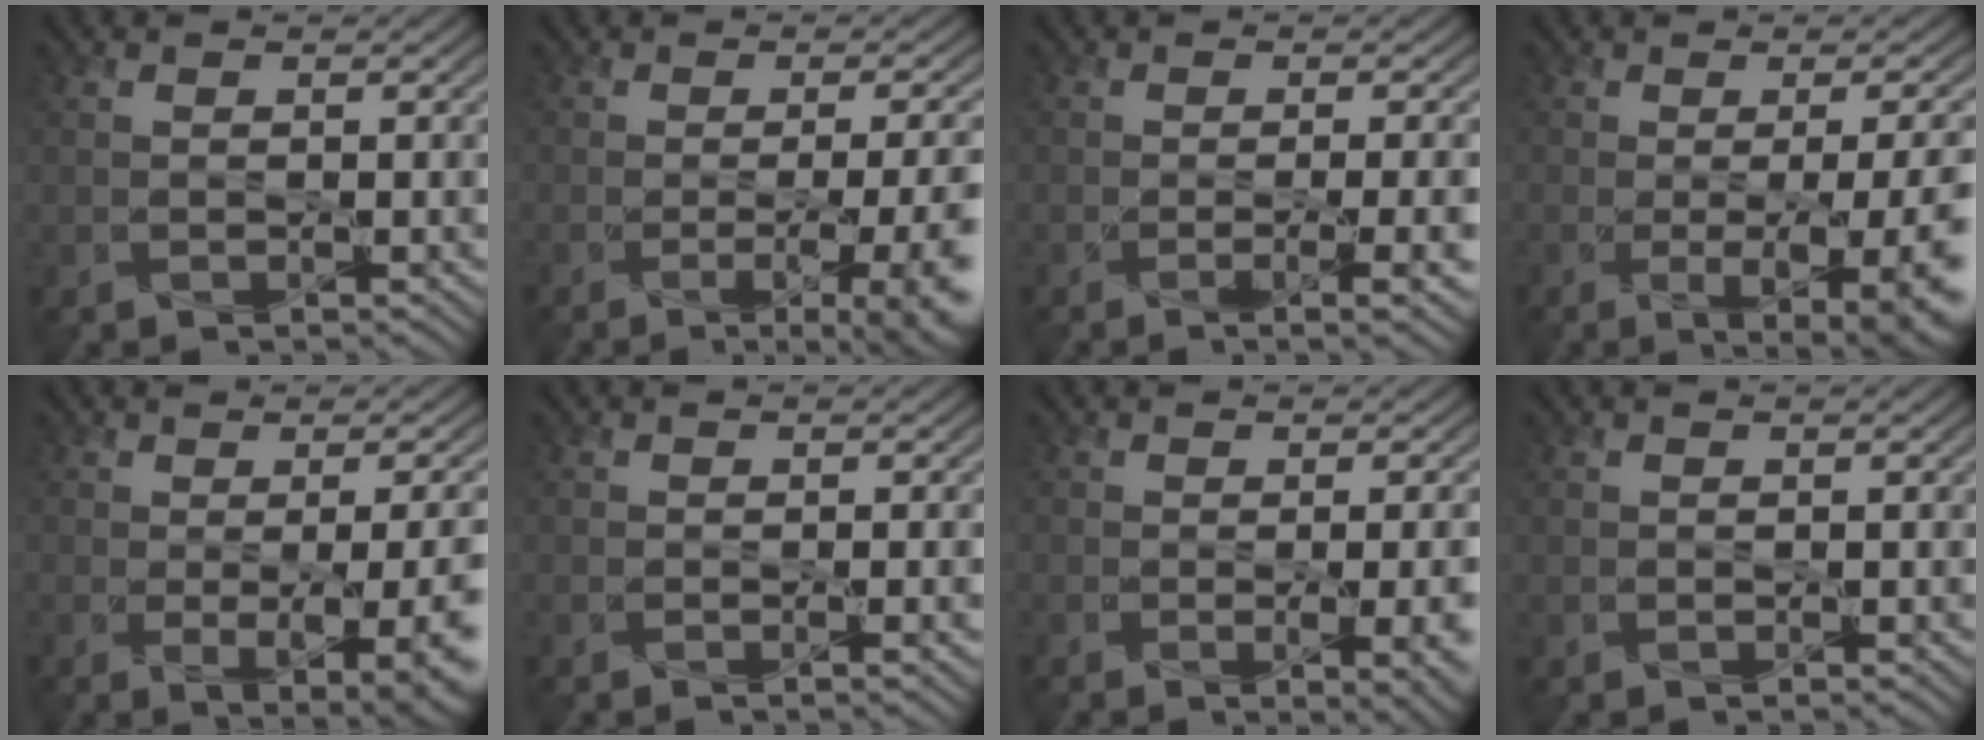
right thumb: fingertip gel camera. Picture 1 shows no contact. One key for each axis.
{"total": 12.6, "fx": -3.7, "fy": 4.8, "fz": 11.0, "tx": -0.106, "ty": -0.015, "tz": -0.036}
{"total": 5.7, "fx": -1.6, "fy": 1.5, "fz": 5.2, "tx": -0.075, "ty": -0.008, "tz": -0.019}
{"total": 13.3, "fx": -2.7, "fy": 5.3, "fz": 11.8, "tx": -0.119, "ty": -0.026, "tz": -0.011}
{"total": 9.9, "fx": -1.7, "fy": 4.1, "fz": 8.9, "tx": -0.093, "ty": -0.022, "tz": 0.006}
{"total": 1.9, "fx": -0.4, "fy": 0.4, "fz": 1.8, "tx": -0.026, "ty": -0.001, "tz": -0.009}
{"total": 8.3, "fx": -2.0, "fy": 3.2, "fz": 7.4, "tx": -0.075, "ty": -0.017, "tz": -0.002}
{"total": 0.0}